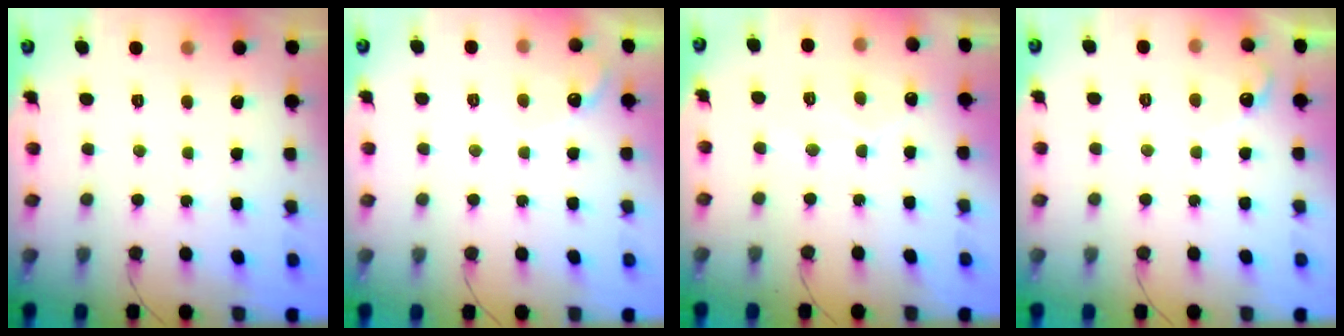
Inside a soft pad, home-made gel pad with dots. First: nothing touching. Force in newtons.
{"total": 4.0, "press": 4.0, "slide": 0.2}
{"total": 6.7, "press": 6.7, "slide": 0.5}
{"total": 4.1, "press": 4.1, "slide": 0.3}